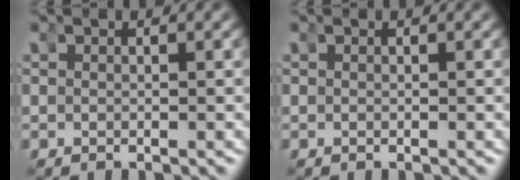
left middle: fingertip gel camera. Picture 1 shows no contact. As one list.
[{"total": 0.0}]